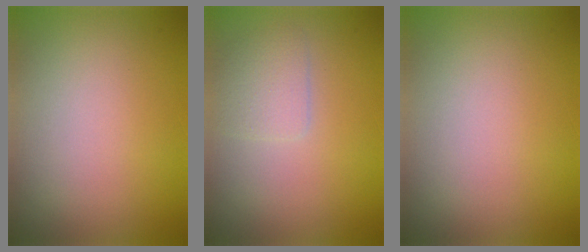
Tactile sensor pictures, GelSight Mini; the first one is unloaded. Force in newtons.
{"total": 2.1, "press": 2.1, "slide": 0.0}
{"total": 0.0}